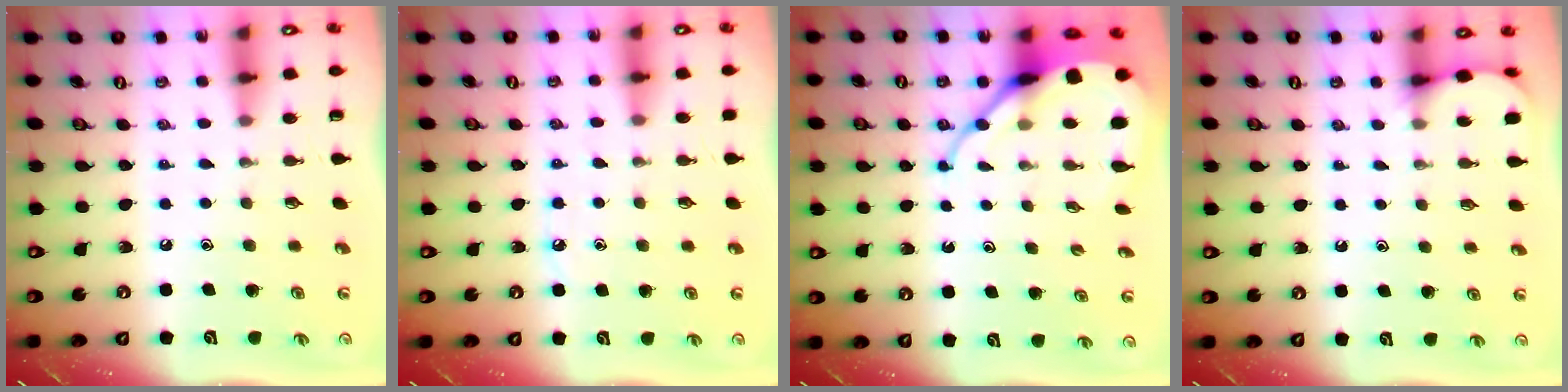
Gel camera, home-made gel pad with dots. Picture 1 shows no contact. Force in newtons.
{"total": 3.5, "press": 3.4, "slide": 0.5}
{"total": 9.2, "press": 9.1, "slide": 1.1}
{"total": 2.8, "press": 2.8, "slide": 0.3}